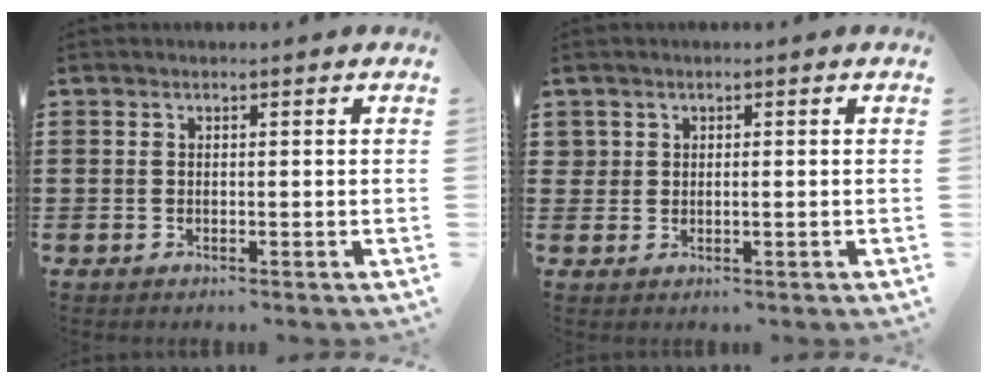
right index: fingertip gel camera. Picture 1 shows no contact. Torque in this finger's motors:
{"motor_torque": [-0.30, 0.34, -0.02, -0.02]}